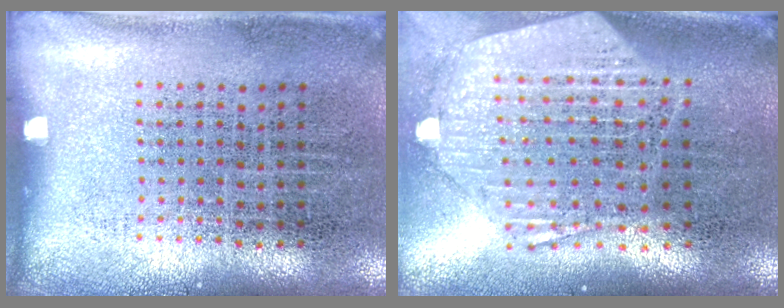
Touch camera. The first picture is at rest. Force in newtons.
{"total": 2.7, "press": 2.2, "slide": 1.6}